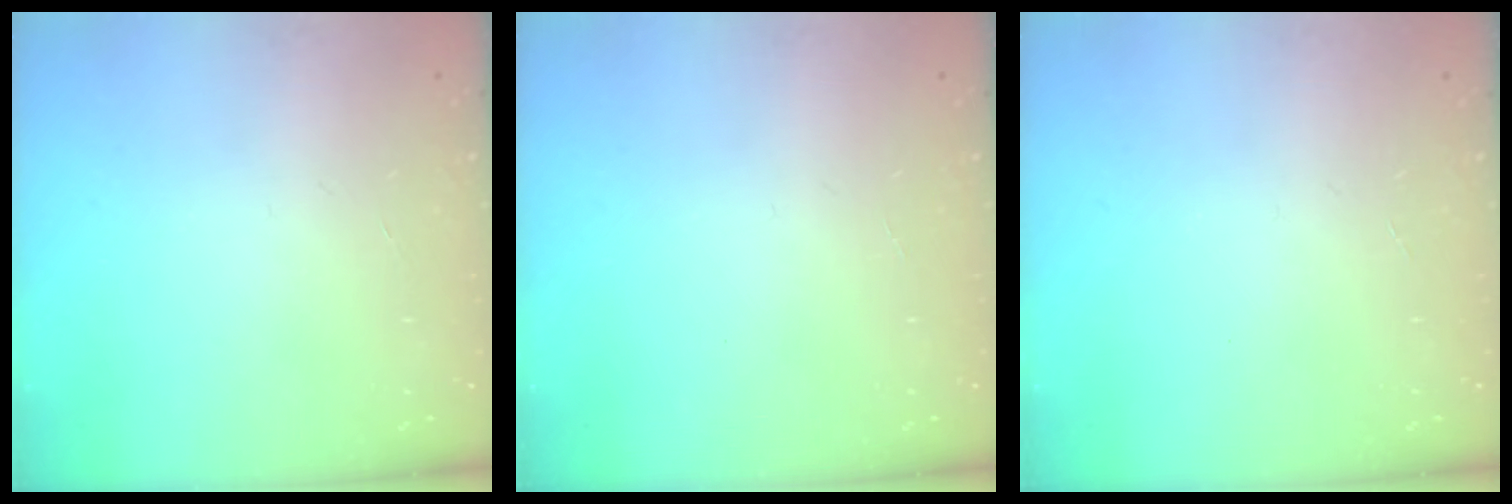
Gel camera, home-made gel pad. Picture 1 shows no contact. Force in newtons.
{"total": 0.0}
{"total": 0.0}